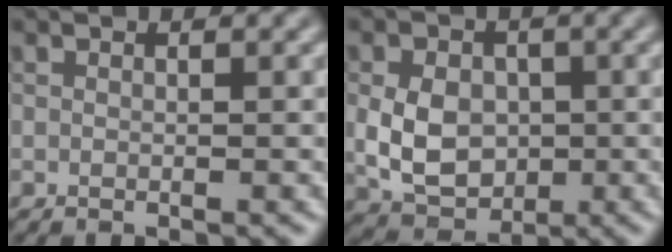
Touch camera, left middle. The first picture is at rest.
{"total": 5.5, "force": [-0.3, 4.2, 3.6], "torque": [-0.072, -0.003, -0.007]}